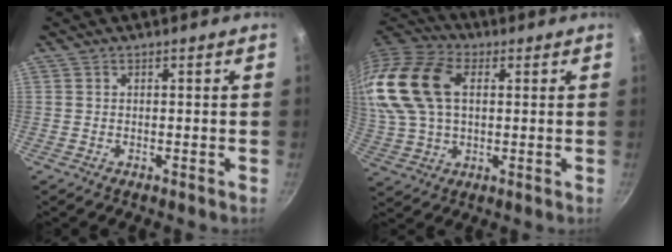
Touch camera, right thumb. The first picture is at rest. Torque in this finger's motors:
{"motor_torque": [1.49, 3.52, 0.92, -0.69, 0.32]}